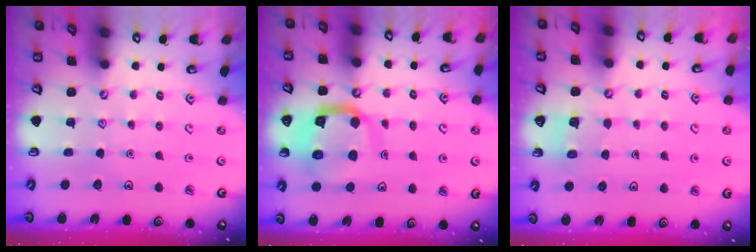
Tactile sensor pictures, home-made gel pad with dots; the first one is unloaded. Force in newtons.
{"total": 13.2, "press": 13.1, "slide": 1.7}
{"total": 2.2, "press": 2.2, "slide": 0.1}